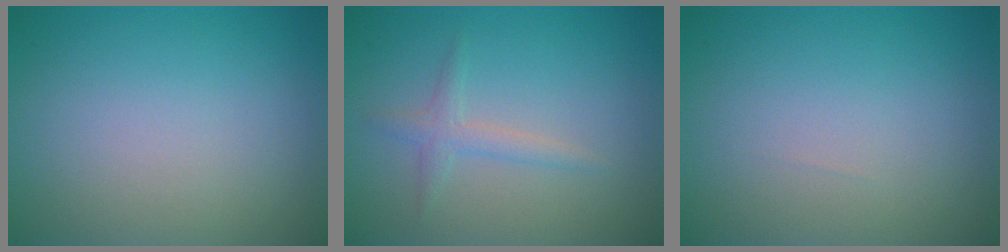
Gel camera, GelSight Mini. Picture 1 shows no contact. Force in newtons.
{"total": 1.6, "press": 1.6, "slide": 0.0}
{"total": 0.0}